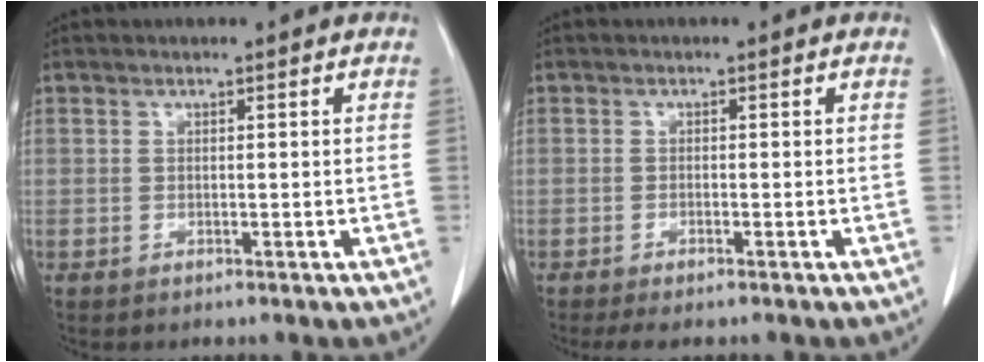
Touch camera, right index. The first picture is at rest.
{"total": 2.9, "force": [-2.2, 0.5, 1.7], "torque": [-0.024, -0.006, -0.029]}